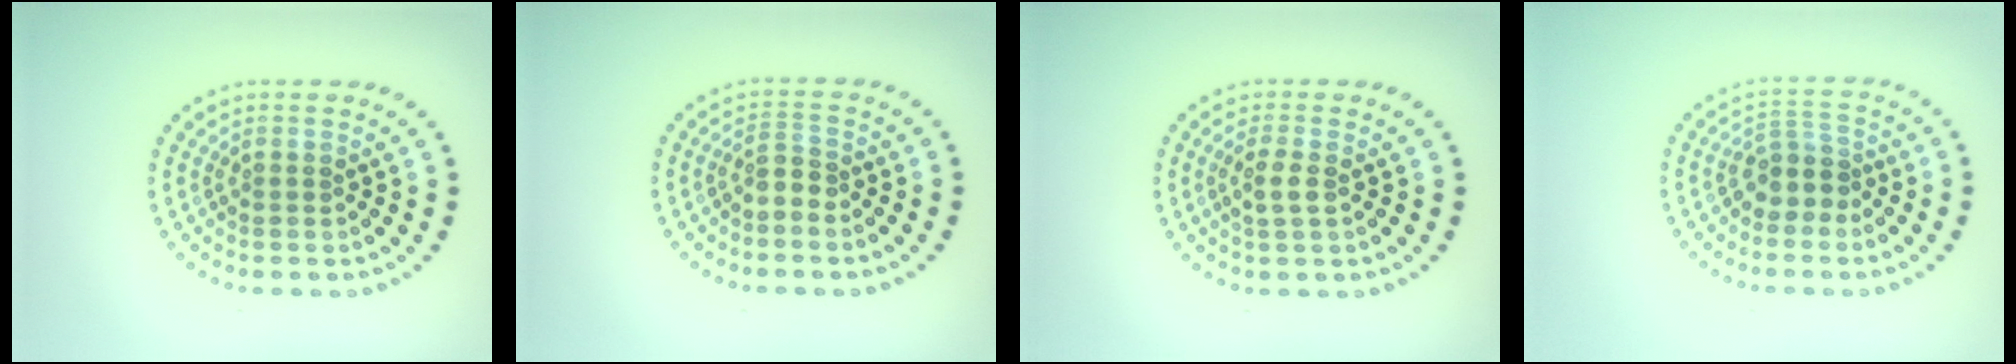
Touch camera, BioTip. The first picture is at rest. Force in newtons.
{"total": 1.6, "press": 1.2, "slide": 1.1}
{"total": 1.5, "press": 1.4, "slide": 0.5}
{"total": 2.7, "press": 2.2, "slide": 1.6}